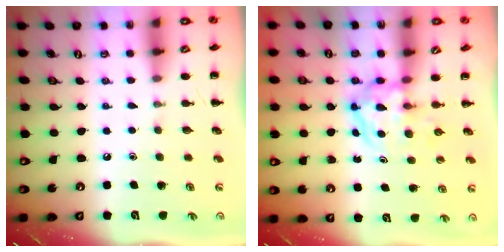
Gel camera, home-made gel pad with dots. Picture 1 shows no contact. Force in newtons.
{"total": 3.8, "press": 3.7, "slide": 0.4}